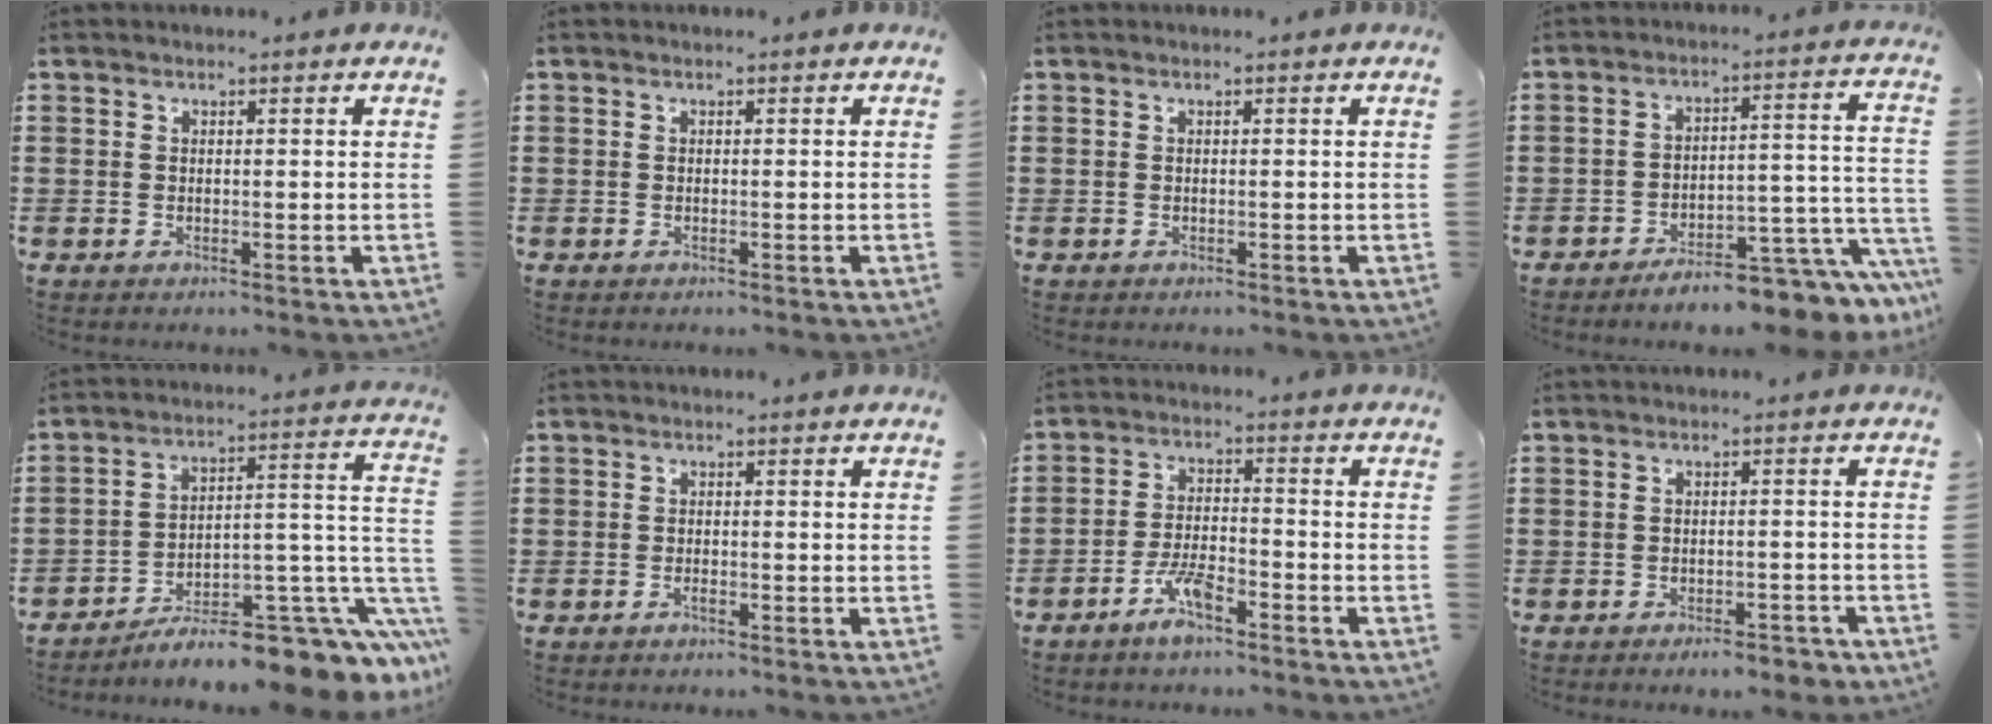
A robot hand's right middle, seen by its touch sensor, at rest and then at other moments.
{"total": 0.0}
{"total": 0.0}
{"total": 7.4, "force": [-6.4, 0.9, 3.6], "torque": [-0.049, 0.001, -0.115]}
{"total": 9.5, "force": [-6.5, 3.1, 6.2], "torque": [-0.079, 0.004, -0.109]}
{"total": 0.8, "force": [-0.6, 0.4, 0.4], "torque": [-0.008, -0.001, -0.013]}
{"total": 5.4, "force": [-4.0, 1.4, 3.3], "torque": [-0.075, 0.006, -0.079]}
{"total": 2.6, "force": [-2.4, 0.4, 0.7], "torque": [-0.015, 0.001, -0.048]}